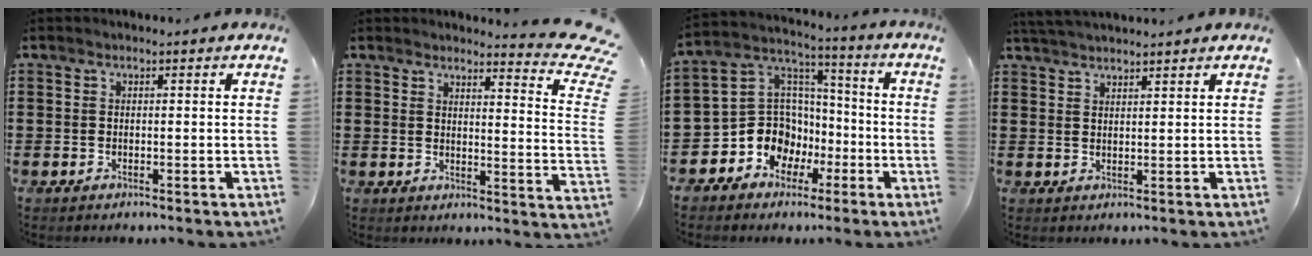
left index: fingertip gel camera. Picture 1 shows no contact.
{"total": 5.3, "force": [4.5, -0.1, 2.8], "torque": [-0.043, -0.037, 0.071]}
{"total": 10.0, "force": [-4.1, 8.8, 2.2], "torque": [-0.090, 0.001, -0.073]}
{"total": 2.3, "force": [2.3, -0.2, 0.4], "torque": [-0.014, -0.002, 0.045]}